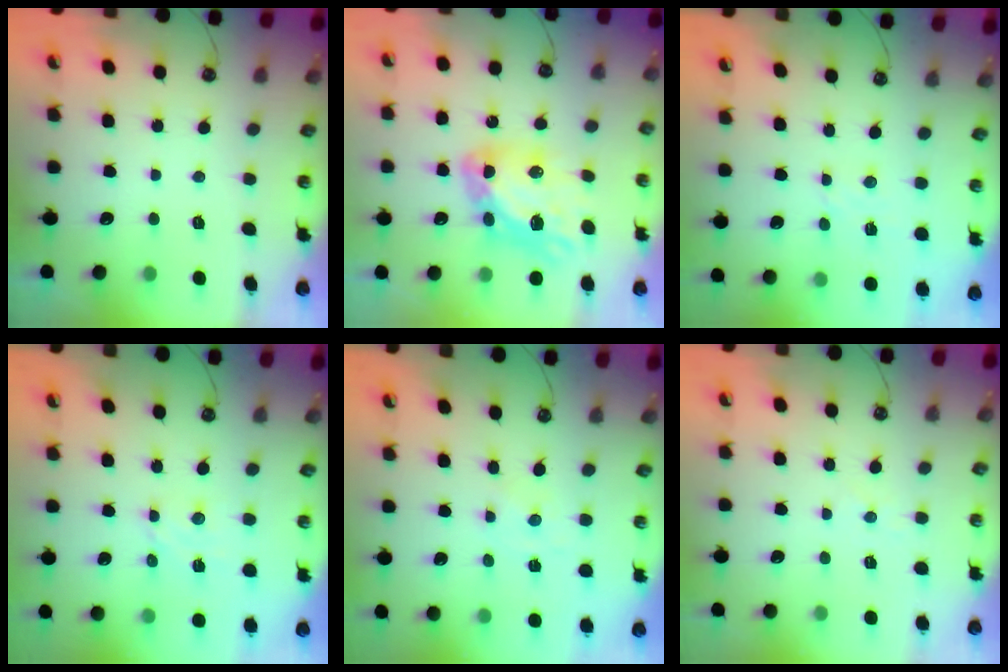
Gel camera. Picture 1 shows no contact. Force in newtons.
{"total": 14.7, "press": 14.6, "slide": 2.0}
{"total": 2.4, "press": 2.4, "slide": 0.4}
{"total": 2.8, "press": 2.8, "slide": 0.4}
{"total": 0.0}
{"total": 3.7, "press": 3.6, "slide": 0.4}